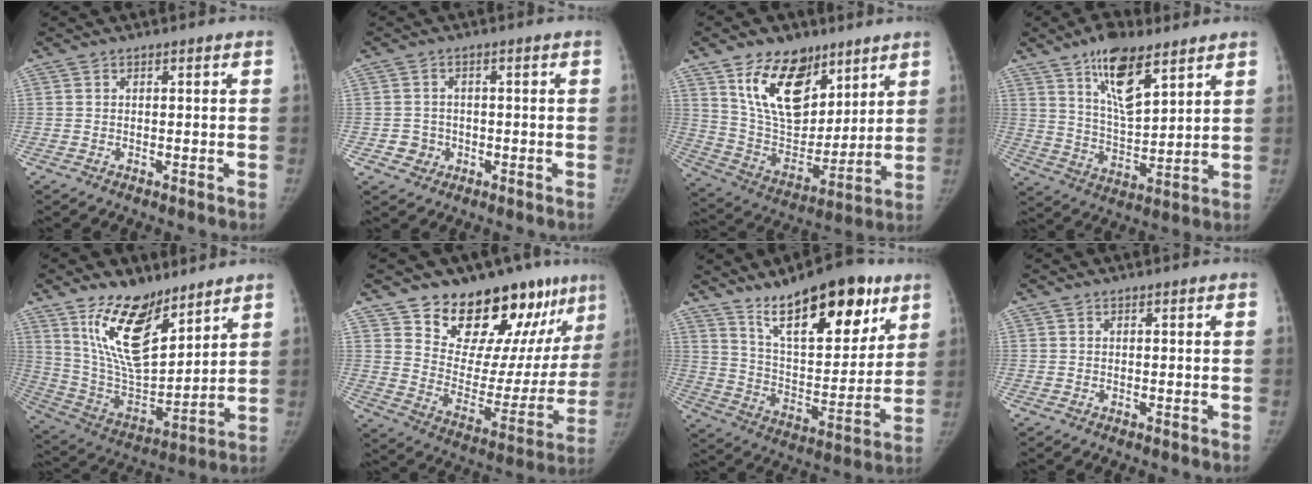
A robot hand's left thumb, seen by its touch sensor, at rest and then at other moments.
{"total": 3.3, "force": [-1.0, 3.1, 0.6], "torque": [0.010, 0.010, -0.017]}
{"total": 18.7, "force": [10.6, 11.2, 10.6], "torque": [-0.126, -0.061, 0.200]}
{"total": 12.9, "force": [7.7, 5.1, 9.1], "torque": [-0.134, -0.044, 0.139]}
{"total": 17.9, "force": [11.2, 8.0, 11.3], "torque": [-0.156, -0.076, 0.221]}
{"total": 22.4, "force": [16.0, 10.0, 12.1], "torque": [-0.116, -0.104, 0.242]}
{"total": 22.2, "force": [13.8, 8.6, 15.1], "torque": [-0.186, -0.067, 0.231]}
{"total": 0.0}